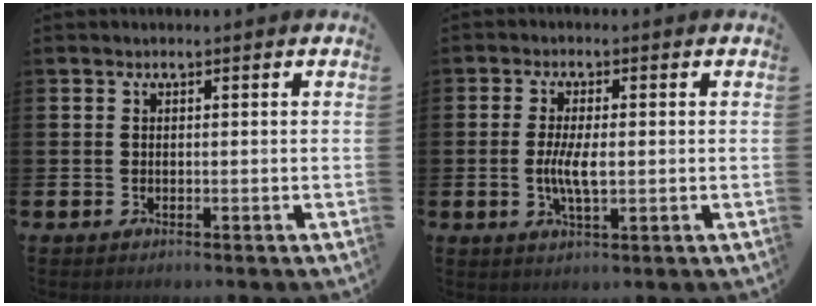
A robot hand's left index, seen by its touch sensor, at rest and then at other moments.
{"total": 4.5, "force": [-0.2, 1.5, 4.2], "torque": [-0.082, 0.001, -0.007]}